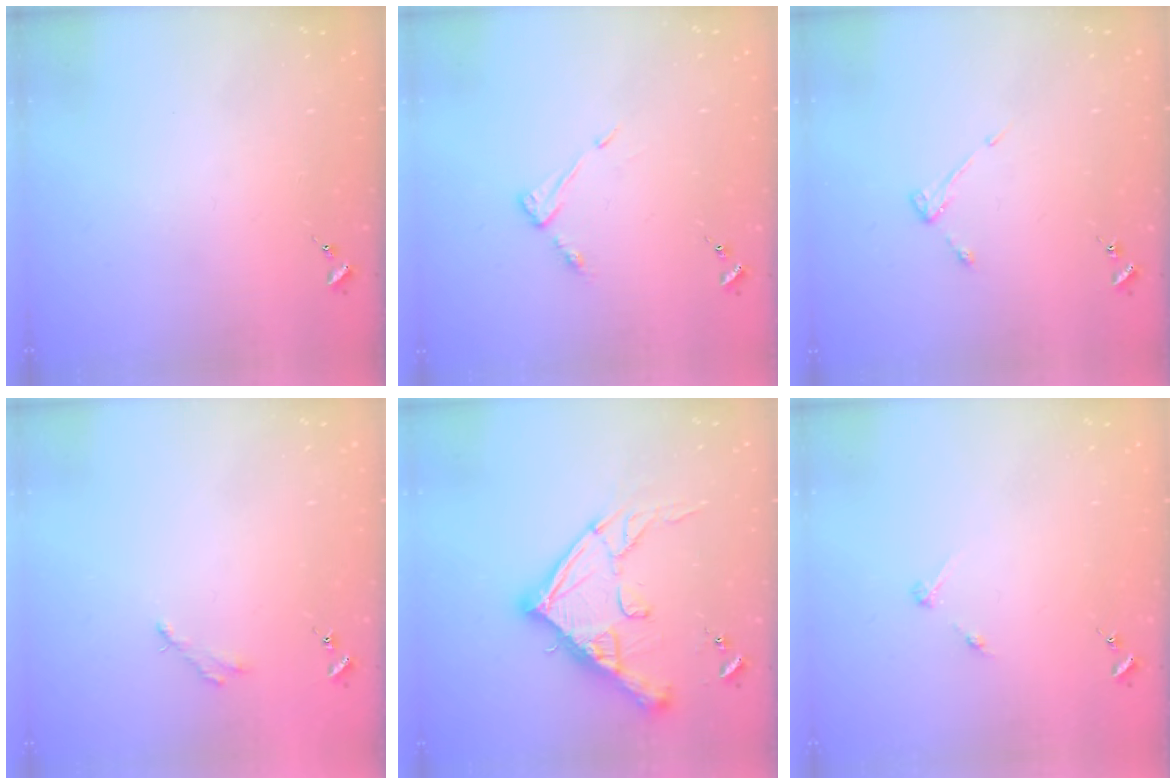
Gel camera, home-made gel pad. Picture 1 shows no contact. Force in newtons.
{"total": 5.6, "press": 5.6, "slide": 0.3}
{"total": 3.2, "press": 3.1, "slide": 0.5}
{"total": 2.5, "press": 2.5, "slide": 0.2}
{"total": 19.6, "press": 19.5, "slide": 2.0}
{"total": 2.8, "press": 2.8, "slide": 0.3}